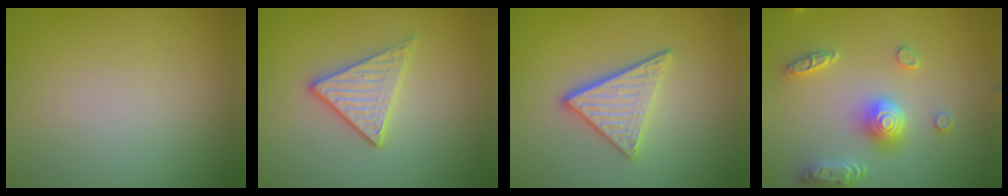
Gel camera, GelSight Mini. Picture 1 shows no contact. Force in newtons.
{"total": 2.8, "press": 2.7, "slide": 0.8}
{"total": 3.9, "press": 3.1, "slide": 2.4}
{"total": 4.9, "press": 3.9, "slide": 3.0}